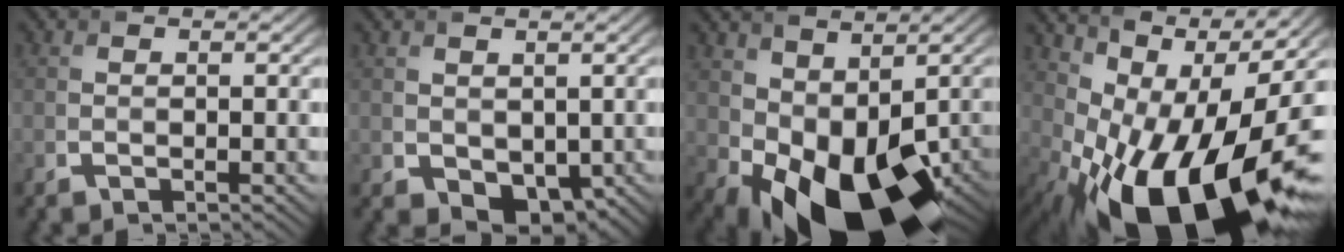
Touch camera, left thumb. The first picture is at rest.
{"total": 3.0, "force": [0.1, 2.3, 1.9], "torque": [-0.035, -0.010, 0.004]}
{"total": 13.1, "force": [-1.5, 7.8, 10.3], "torque": [-0.184, -0.031, -0.007]}
{"total": 16.8, "force": [-2.7, 7.2, 14.9], "torque": [-0.209, 0.001, -0.049]}